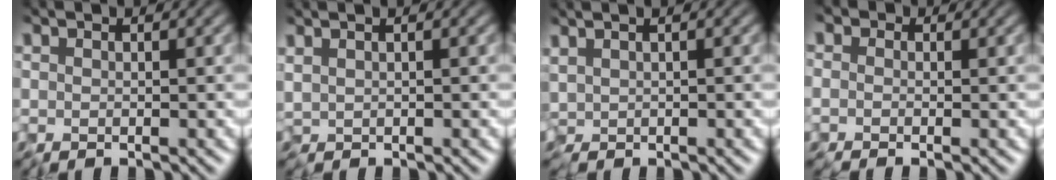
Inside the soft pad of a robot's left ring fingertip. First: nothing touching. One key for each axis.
{"total": 0.5, "fx": 0.3, "fy": -0.3, "fz": 0.3, "tx": -0.010, "ty": 0.002, "tz": 0.009}
{"total": 0.5, "fx": 0.3, "fy": 0.0, "fz": 0.4, "tx": -0.013, "ty": 0.003, "tz": 0.009}
{"total": 1.5, "fx": 0.4, "fy": 1.2, "fz": 0.8, "tx": -0.023, "ty": 0.004, "tz": -0.013}